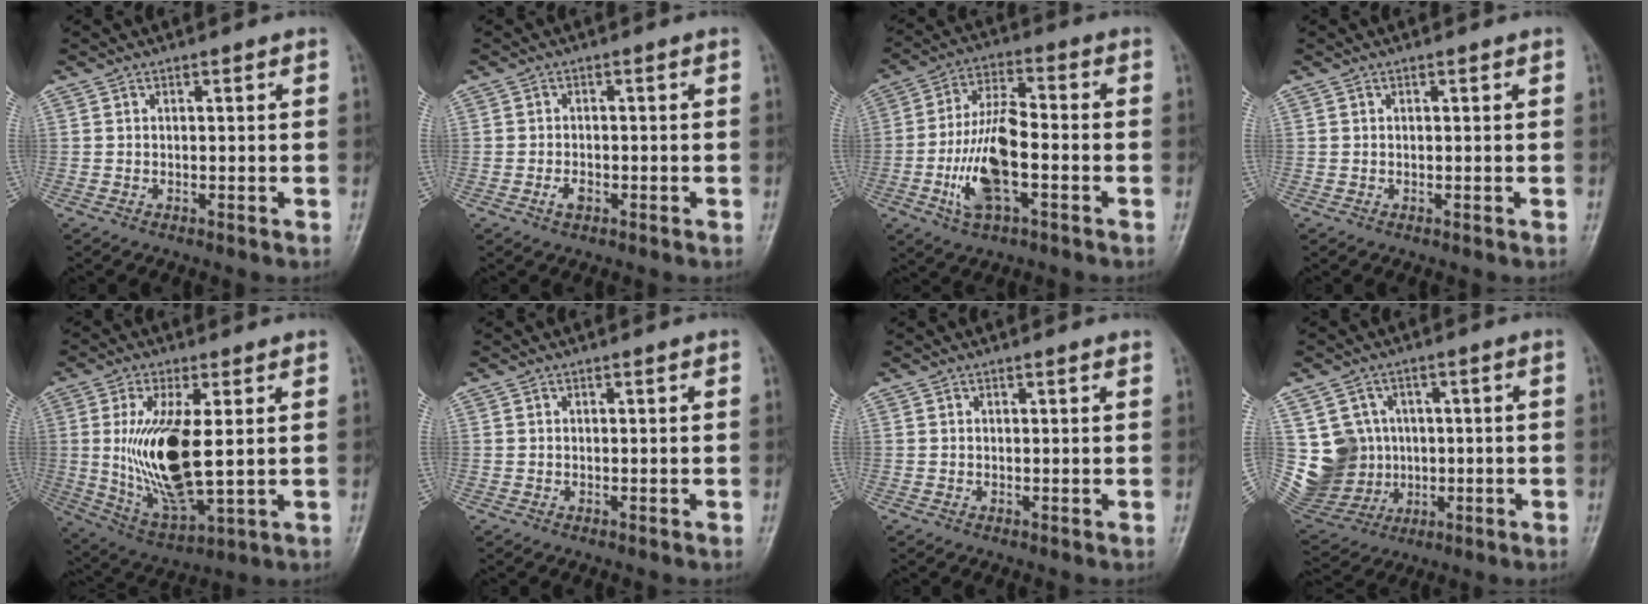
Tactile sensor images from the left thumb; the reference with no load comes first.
{"total": 2.1, "force": [-0.9, 1.3, 1.3], "torque": [-0.021, 0.007, -0.016]}
{"total": 13.1, "force": [-3.5, 5.5, 11.4], "torque": [-0.222, 0.022, -0.066]}
{"total": 0.0}
{"total": 15.9, "force": [1.3, 6.0, 14.7], "torque": [-0.283, -0.023, 0.040]}
{"total": 0.0}
{"total": 0.7, "force": [0.6, 0.0, 0.3], "torque": [-0.008, -0.001, 0.007]}
{"total": 12.6, "force": [1.3, 11.9, 4.1], "torque": [-0.056, 0.018, 0.048]}